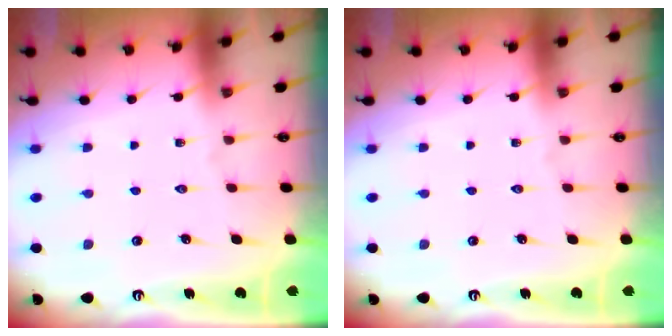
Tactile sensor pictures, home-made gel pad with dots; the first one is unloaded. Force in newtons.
{"total": 0.0}